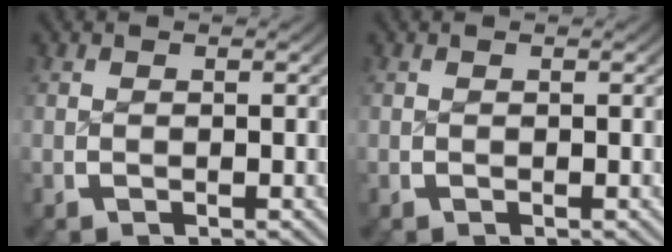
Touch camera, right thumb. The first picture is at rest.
{"total": 0.0}